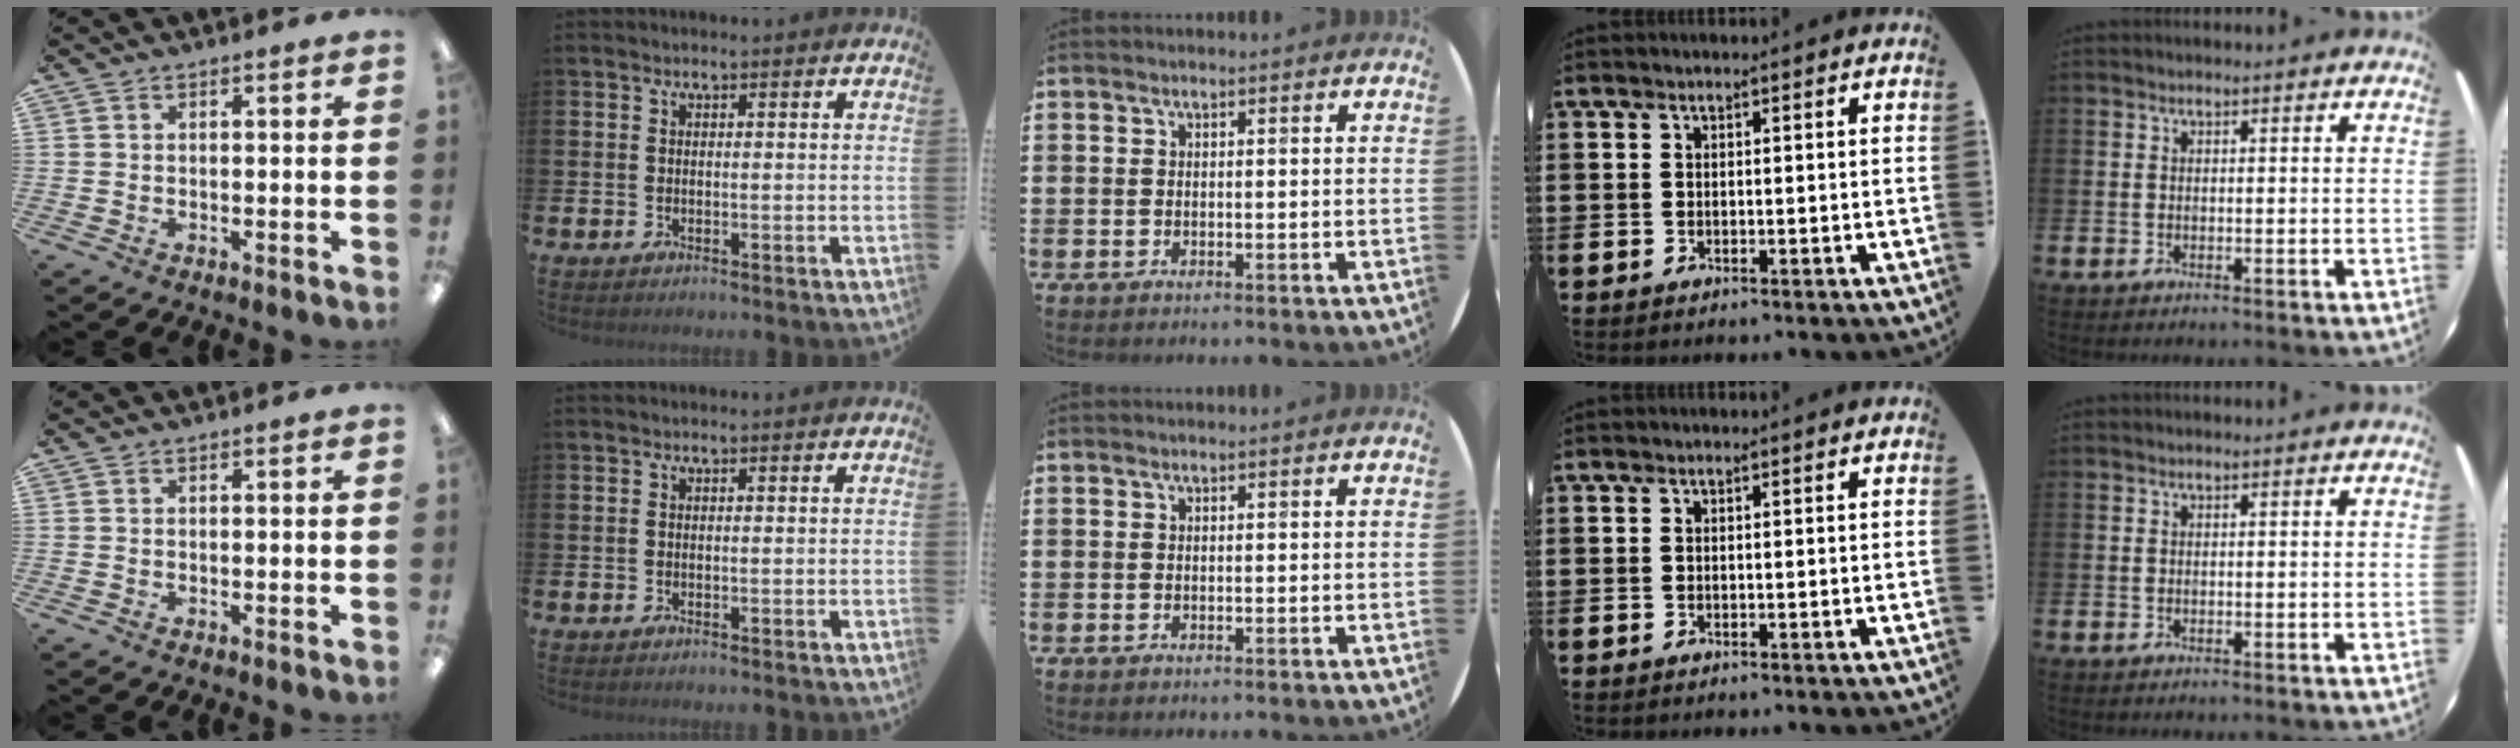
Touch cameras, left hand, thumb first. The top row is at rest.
{}